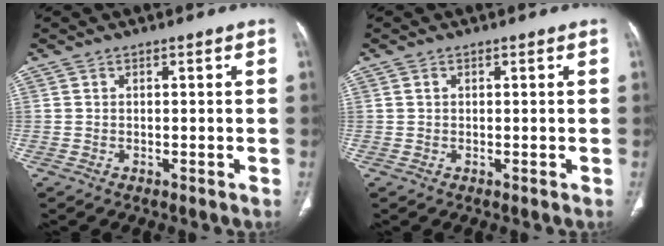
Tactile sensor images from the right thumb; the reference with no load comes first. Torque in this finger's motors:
{"motor_torque": [-0.42, 0.25, -0.37, -0.04, 0.05]}